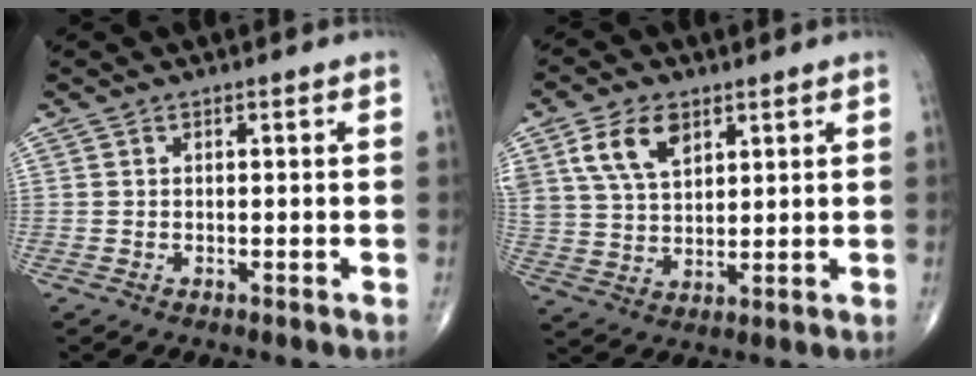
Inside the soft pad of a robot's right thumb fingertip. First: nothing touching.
{"total": 9.5, "force": [4.7, 5.7, 6.0], "torque": [-0.103, -0.013, 0.094]}